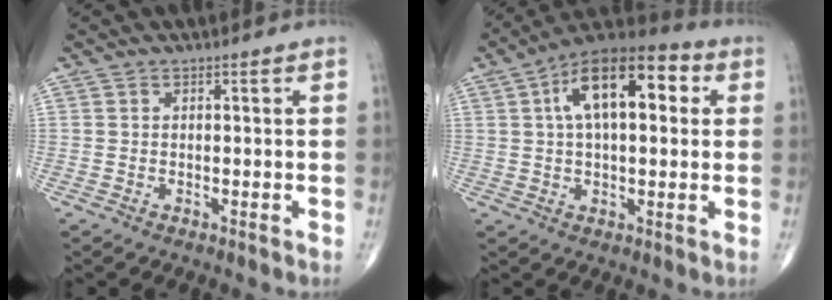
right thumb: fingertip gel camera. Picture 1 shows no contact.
{"total": 16.7, "force": [4.3, 8.1, 14.0], "torque": [-0.199, 0.028, 0.059]}